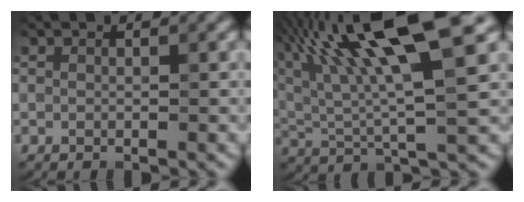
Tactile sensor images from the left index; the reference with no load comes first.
{"total": 13.6, "force": [6.5, 3.3, 11.5], "torque": [-0.205, 0.022, 0.107]}